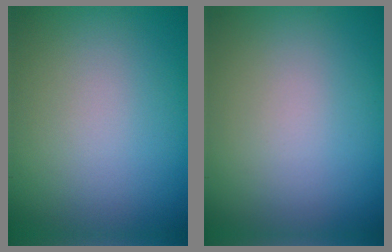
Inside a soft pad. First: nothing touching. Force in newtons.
{"total": 0.0}